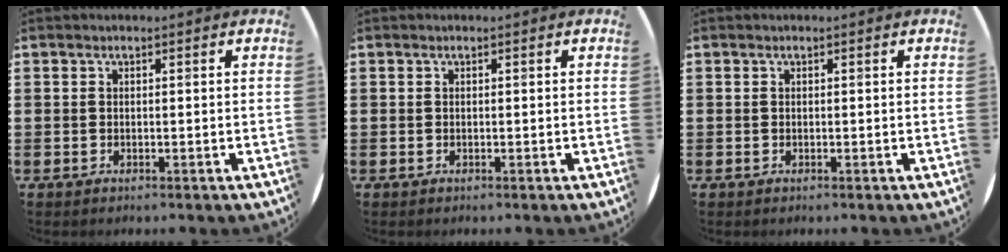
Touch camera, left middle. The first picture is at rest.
{"total": 0.0}
{"total": 0.0}